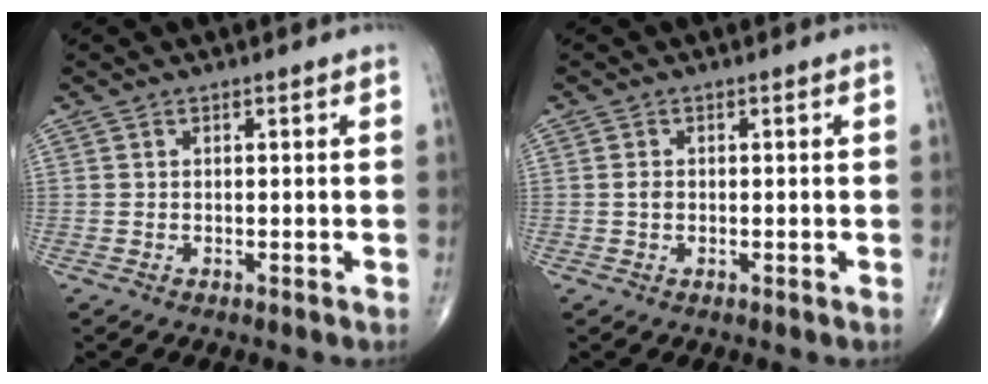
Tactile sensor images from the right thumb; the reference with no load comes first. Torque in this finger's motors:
{"motor_torque": [0.86, 1.10, -0.10, -0.05, -0.03]}